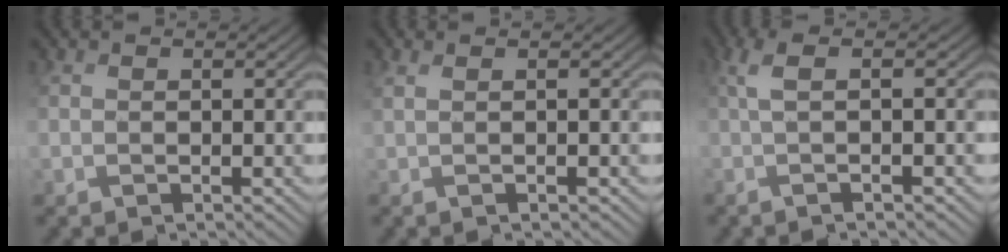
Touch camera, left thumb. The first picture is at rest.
{"total": 2.1, "force": [0.4, 0.5, 2.0], "torque": [-0.031, 0.000, -0.008]}
{"total": 4.7, "force": [-0.1, 1.2, 4.5], "torque": [-0.078, 0.007, -0.013]}